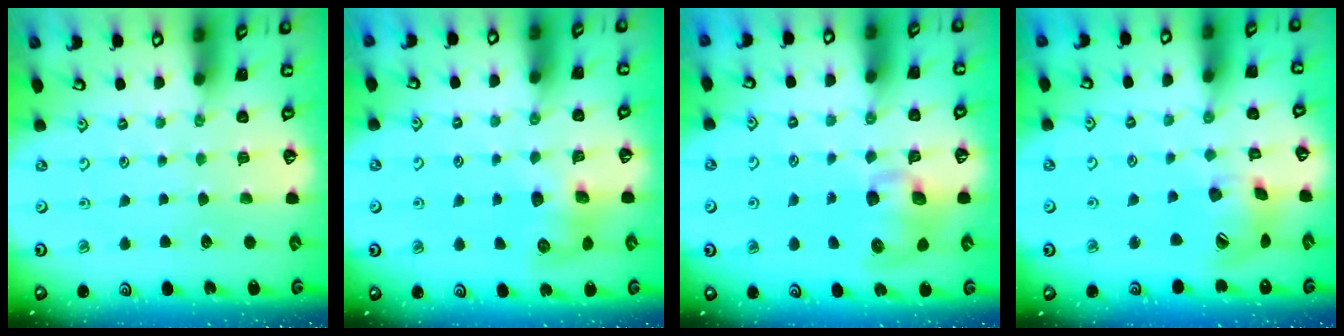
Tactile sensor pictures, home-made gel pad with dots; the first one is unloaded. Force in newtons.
{"total": 7.5, "press": 7.5, "slide": 0.3}
{"total": 9.1, "press": 9.0, "slide": 1.6}
{"total": 14.6, "press": 14.4, "slide": 2.2}